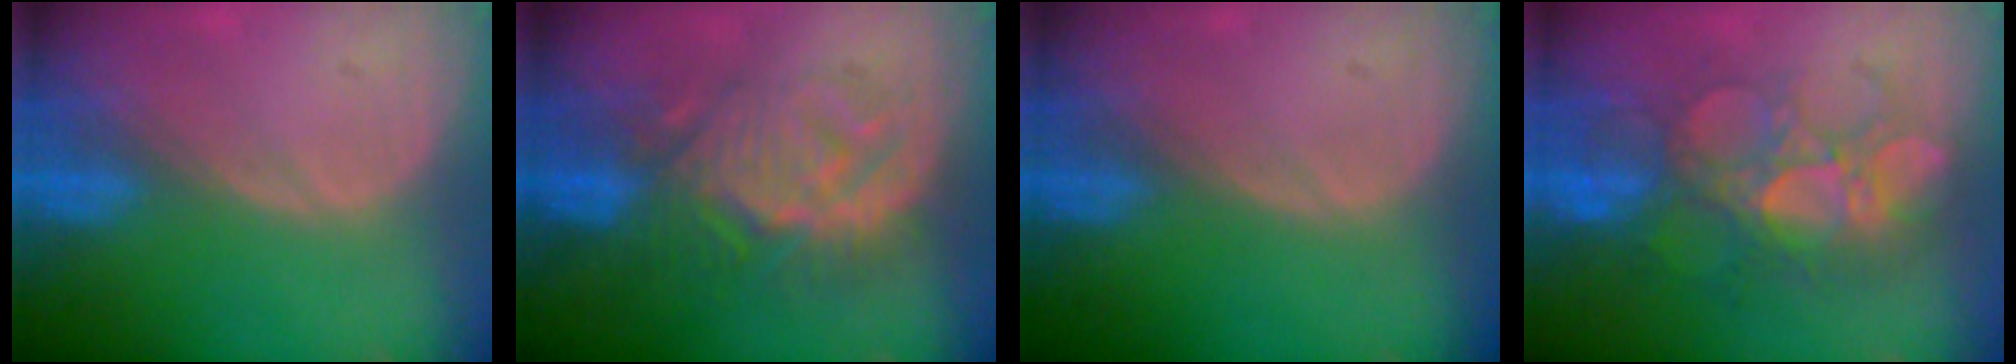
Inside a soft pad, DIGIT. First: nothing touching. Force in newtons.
{"total": 9.4, "press": 9.3, "slide": 1.4}
{"total": 0.0}
{"total": 9.3, "press": 9.0, "slide": 2.6}